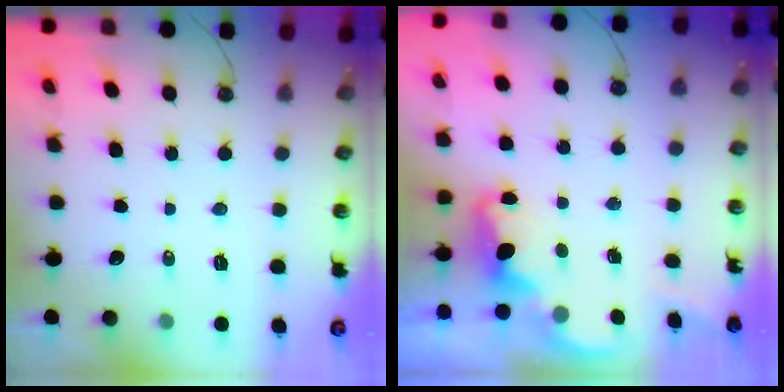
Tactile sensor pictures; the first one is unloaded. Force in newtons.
{"total": 2.3, "press": 2.2, "slide": 0.6}